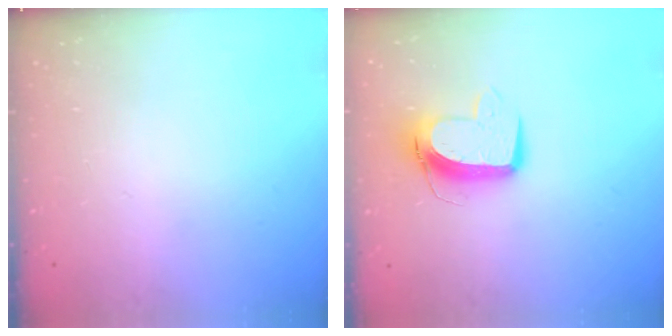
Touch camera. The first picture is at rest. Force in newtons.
{"total": 11.1, "press": 11.0, "slide": 1.0}